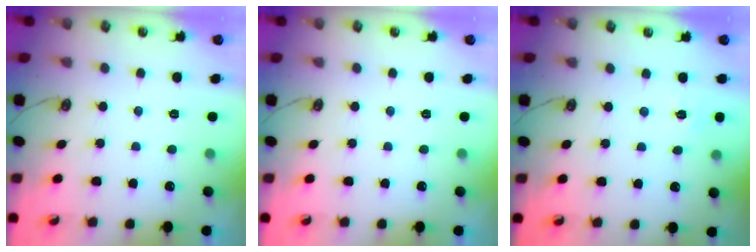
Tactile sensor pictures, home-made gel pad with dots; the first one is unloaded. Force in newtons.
{"total": 0.0}
{"total": 5.0, "press": 5.0, "slide": 0.6}